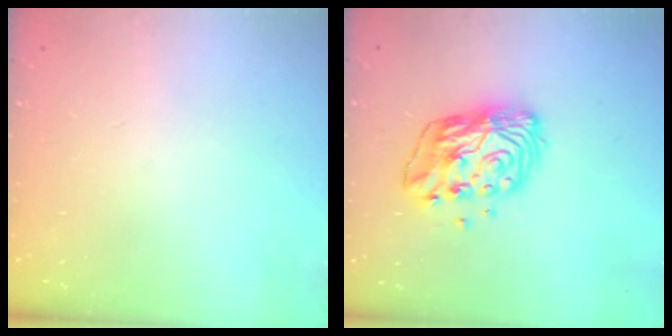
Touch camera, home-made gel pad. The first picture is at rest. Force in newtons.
{"total": 11.4, "press": 11.3, "slide": 0.9}